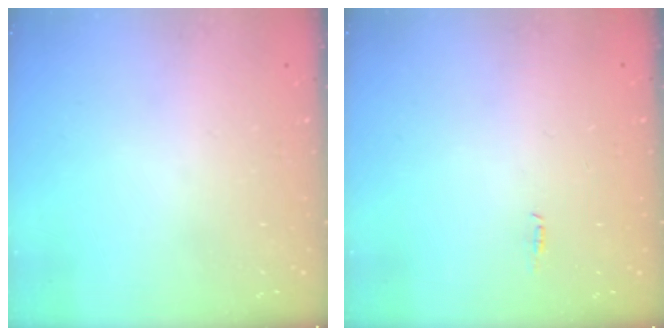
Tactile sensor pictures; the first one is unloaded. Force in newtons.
{"total": 4.8, "press": 2.5, "slide": 4.1}